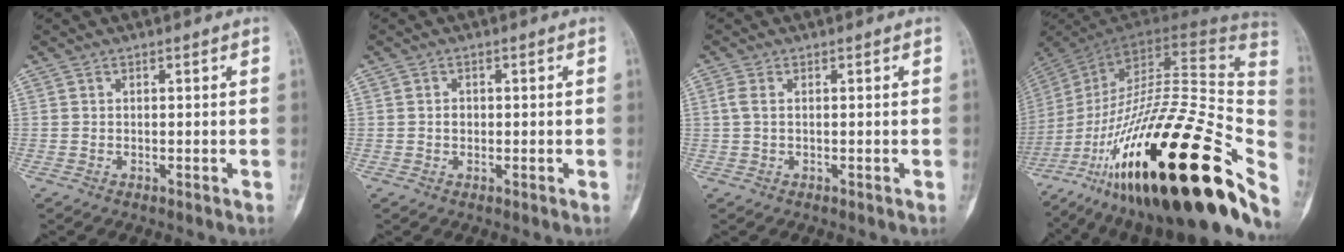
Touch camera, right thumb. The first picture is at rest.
{"total": 1.2, "force": [-0.1, 1.1, 0.6], "torque": [0.000, 0.004, -0.002]}
{"total": 1.9, "force": [0.4, 1.0, 1.6], "torque": [-0.046, 0.008, 0.010]}
{"total": 45.4, "force": [-18.2, 14.1, 39.1], "torque": [-0.547, 0.054, -0.292]}